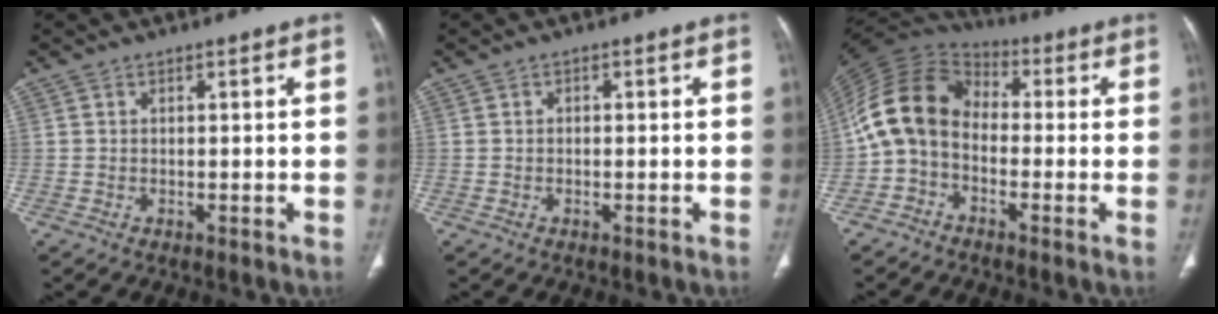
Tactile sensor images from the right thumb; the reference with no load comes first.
{"total": 0.0}
{"total": 12.7, "force": [-2.0, 9.4, 8.3], "torque": [-0.155, 0.053, -0.057]}